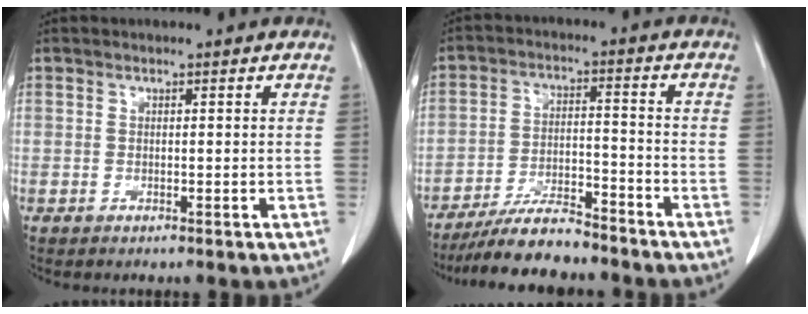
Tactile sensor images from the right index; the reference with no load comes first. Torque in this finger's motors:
{"motor_torque": [-0.21, -0.27, 0.04, -0.01]}